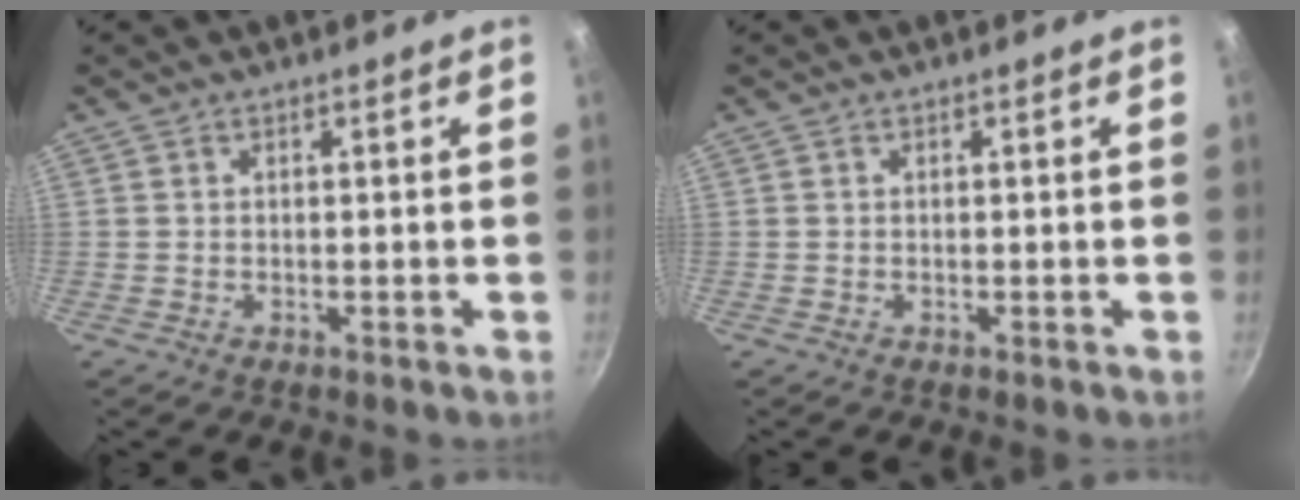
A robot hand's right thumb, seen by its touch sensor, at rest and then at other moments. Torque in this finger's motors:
{"motor_torque": [0.00, 0.00, 0.00, 0.00, 0.00]}